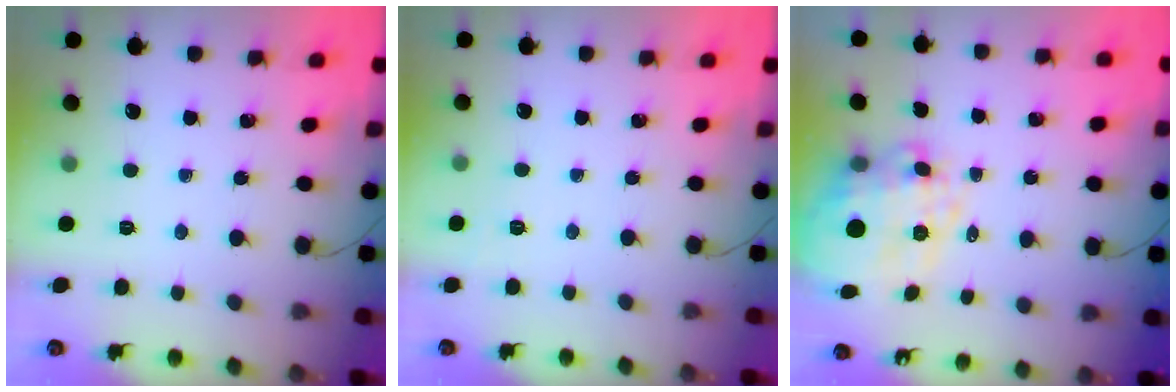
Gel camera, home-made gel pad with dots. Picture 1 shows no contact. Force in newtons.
{"total": 6.5, "press": 6.3, "slide": 1.7}
{"total": 14.0, "press": 13.8, "slide": 2.7}